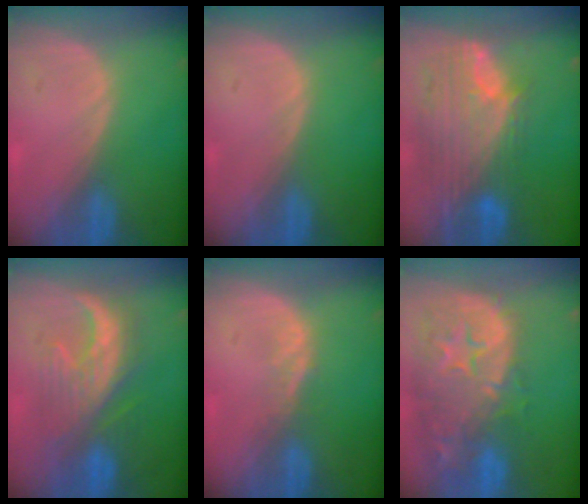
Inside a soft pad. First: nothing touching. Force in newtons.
{"total": 0.0}
{"total": 12.0, "press": 10.1, "slide": 6.4}
{"total": 8.8, "press": 8.7, "slide": 0.5}
{"total": 1.4, "press": 1.4, "slide": 0.1}
{"total": 14.9, "press": 12.0, "slide": 8.9}